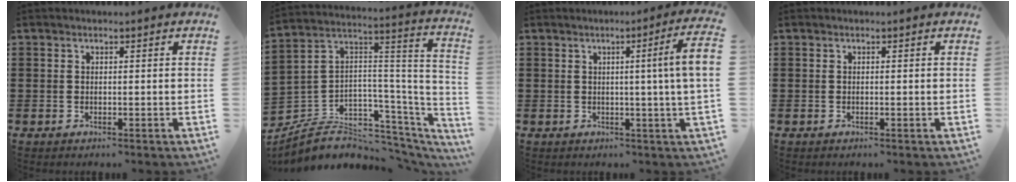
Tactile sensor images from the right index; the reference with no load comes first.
{"total": 6.3, "force": [-3.1, 4.6, 3.1], "torque": [-0.077, -0.016, -0.054]}
{"total": 6.1, "force": [0.9, -1.1, 5.9], "torque": [-0.092, -0.016, 0.006]}
{"total": 0.0}